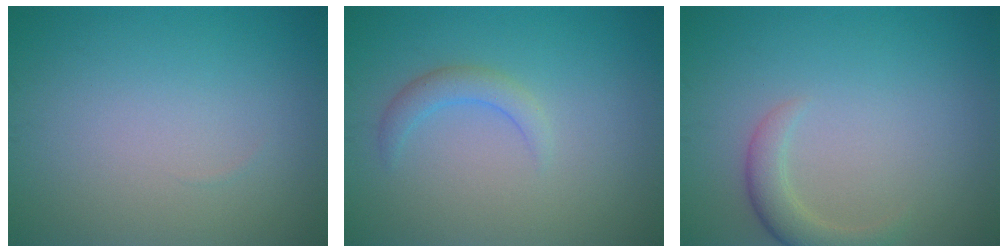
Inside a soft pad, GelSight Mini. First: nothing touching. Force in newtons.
{"total": 1.8, "press": 1.8, "slide": 0.2}
{"total": 2.5, "press": 2.5, "slide": 0.2}